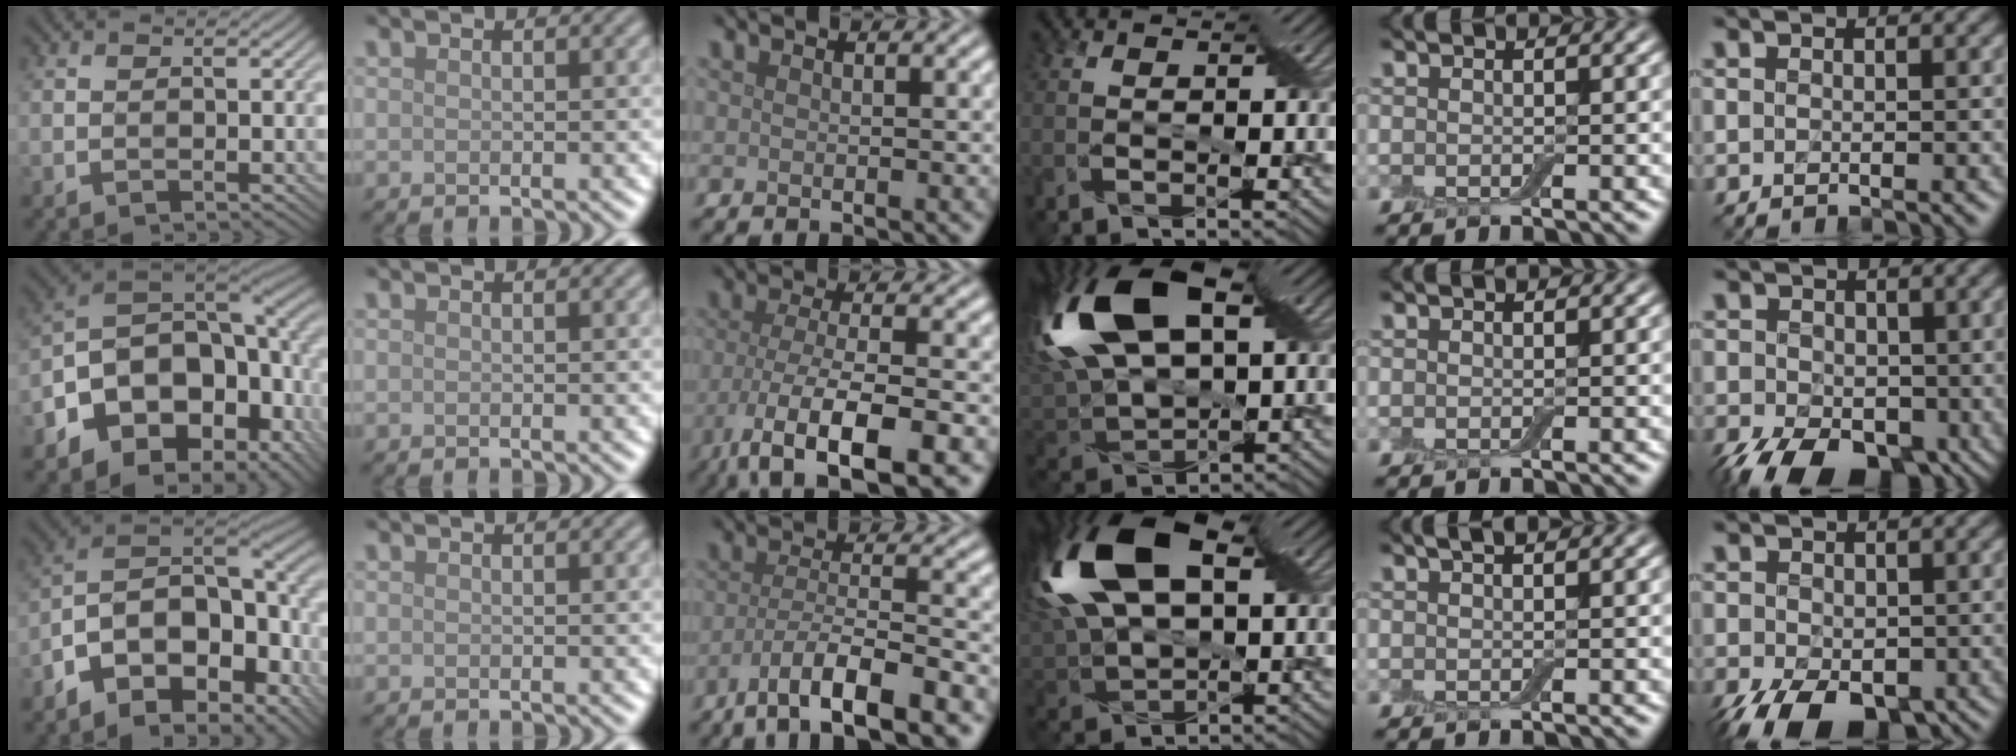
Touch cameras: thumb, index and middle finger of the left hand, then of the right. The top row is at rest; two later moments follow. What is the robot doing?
{"motion": "wrap", "object": "adhesive wrap"}